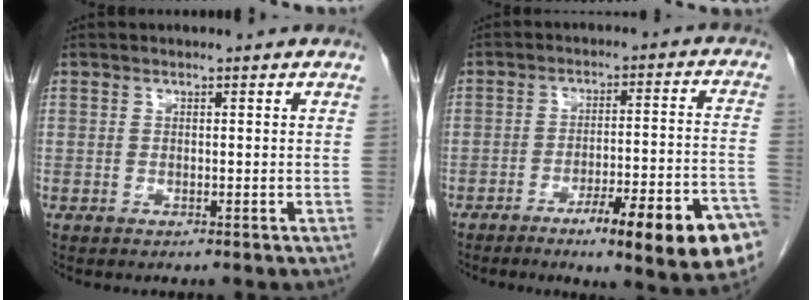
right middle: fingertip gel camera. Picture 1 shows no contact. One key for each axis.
{"total": 15.5, "fx": -8.7, "fy": 1.3, "fz": 12.8, "tx": -0.121, "ty": 0.007, "tz": -0.112}